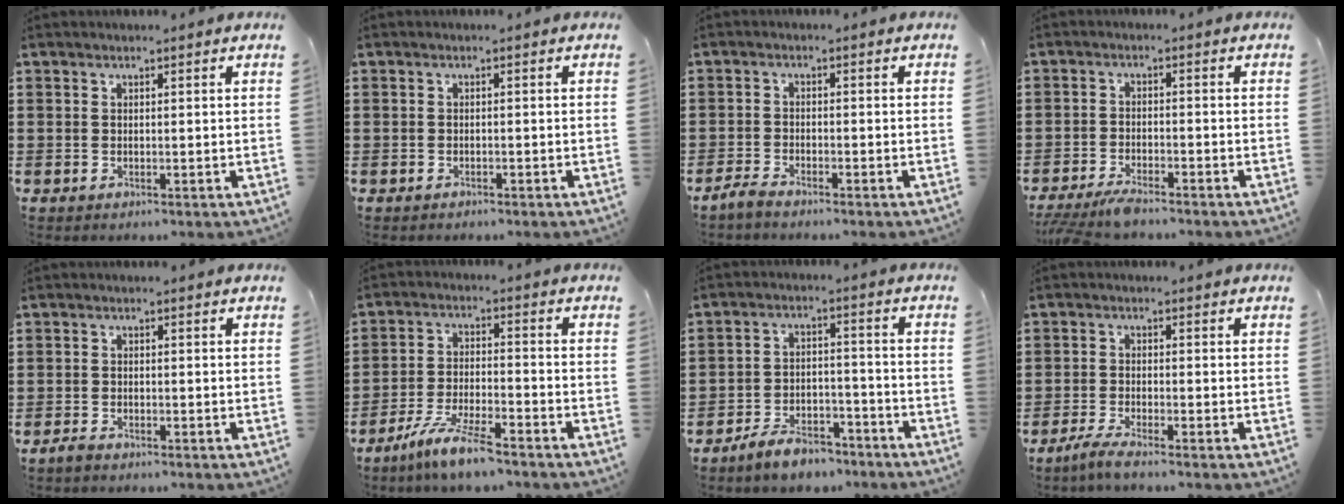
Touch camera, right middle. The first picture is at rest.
{"total": 0.9, "force": [-0.8, 0.5, 0.0], "torque": [-0.001, 0.003, -0.019]}
{"total": 2.4, "force": [-2.2, 0.4, 0.8], "torque": [-0.029, 0.002, -0.050]}
{"total": 3.4, "force": [-3.1, 0.3, 1.3], "torque": [-0.037, -0.006, -0.065]}
{"total": 1.6, "force": [-1.4, 0.7, 0.5], "torque": [-0.020, -0.001, -0.031]}
{"total": 7.5, "force": [-6.3, 0.6, 4.0], "torque": [-0.094, -0.008, -0.125]}
{"total": 6.0, "force": [-5.5, 1.6, 1.9], "torque": [-0.041, 0.010, -0.108]}
{"total": 2.8, "force": [-2.5, 0.0, 1.4], "torque": [-0.038, -0.003, -0.053]}